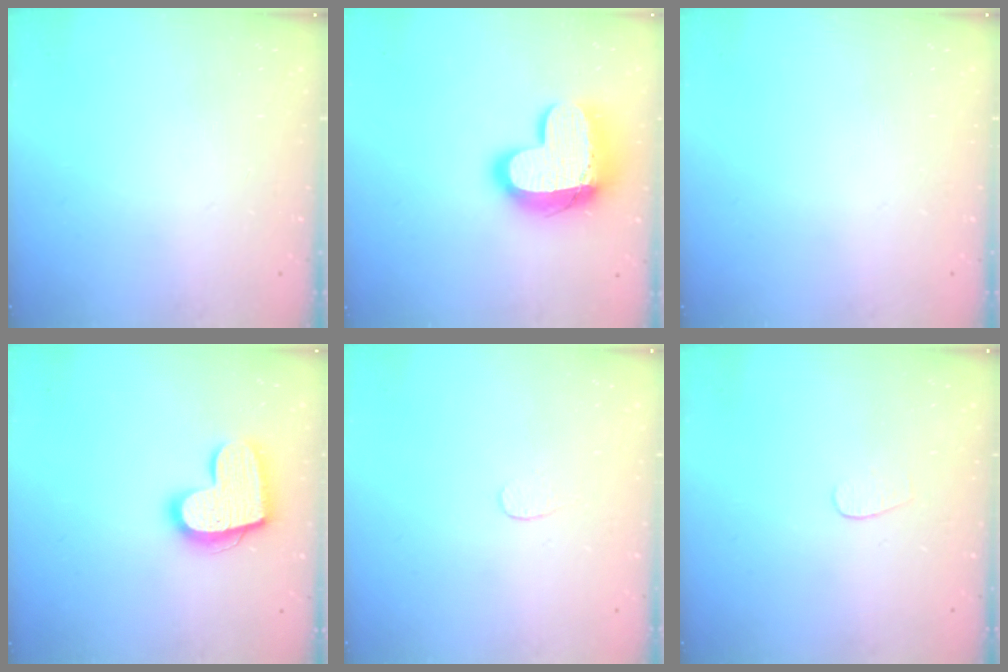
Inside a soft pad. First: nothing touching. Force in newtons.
{"total": 17.4, "press": 17.3, "slide": 1.5}
{"total": 0.0}
{"total": 15.8, "press": 15.8, "slide": 1.0}
{"total": 3.3, "press": 3.3, "slide": 0.3}
{"total": 3.5, "press": 3.5, "slide": 0.3}